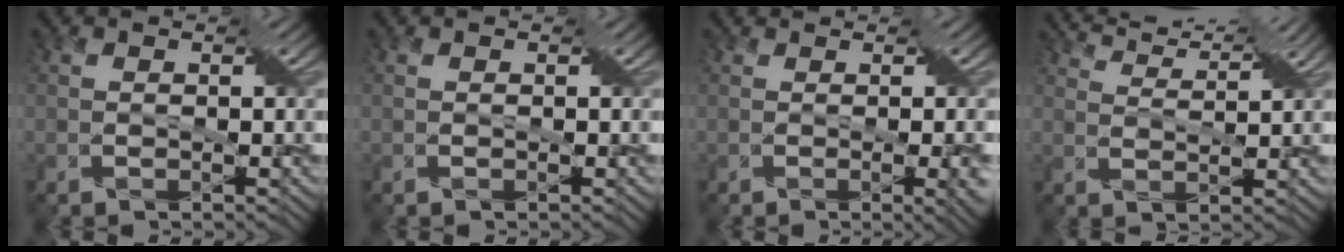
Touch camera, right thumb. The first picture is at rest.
{"total": 0.0}
{"total": 4.0, "force": [-0.1, 1.5, 3.7], "torque": [-0.051, -0.008, 0.001]}
{"total": 6.1, "force": [5.8, -0.5, 1.9], "torque": [-0.065, 0.005, 0.103]}